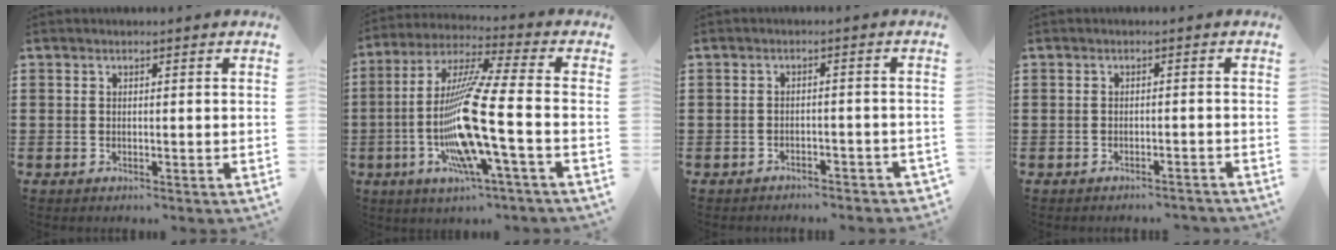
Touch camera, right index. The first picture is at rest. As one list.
[{"total": 15.9, "force": [-4.6, 0.9, 15.2], "torque": [-0.319, -0.020, -0.093]}, {"total": 2.0, "force": [-2.0, 0.5, 0.2], "torque": [-0.010, 0.001, -0.042]}, {"total": 1.3, "force": [-1.3, 0.0, 0.2], "torque": [-0.008, 0.000, -0.027]}]